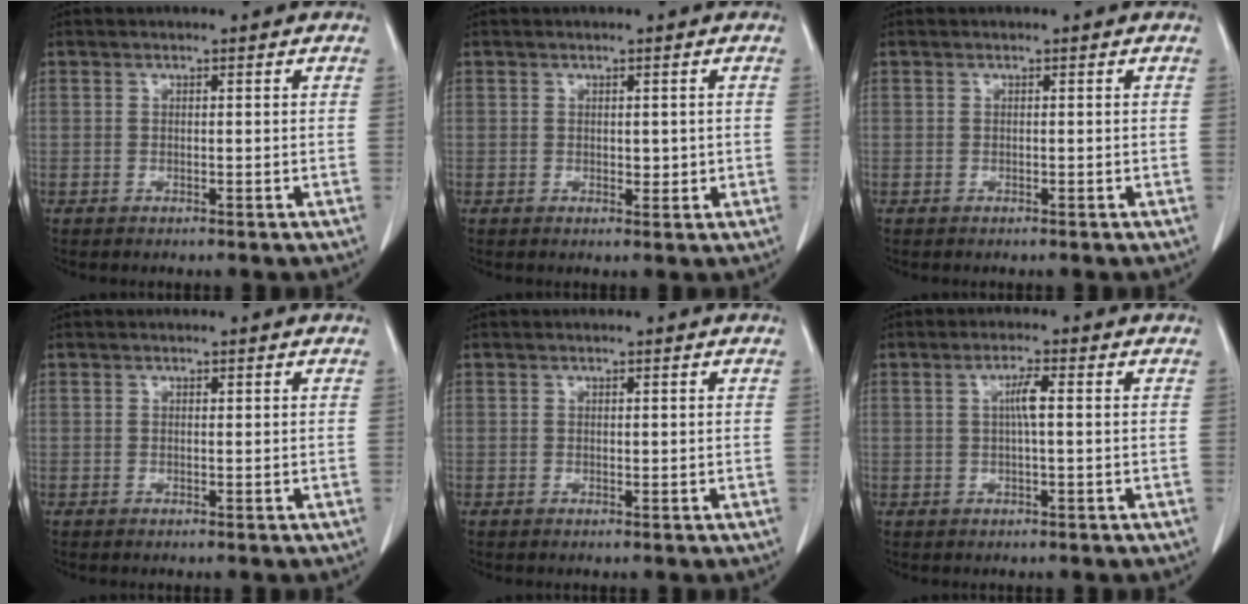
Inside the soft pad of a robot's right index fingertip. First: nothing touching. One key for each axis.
{"total": 1.7, "fx": 0.3, "fy": 1.1, "fz": 1.3, "tx": -0.012, "ty": -0.001, "tz": 0.009}
{"total": 0.0}
{"total": 0.0}
{"total": 0.0}
{"total": 2.9, "fx": 0.4, "fy": 0.3, "fz": 2.9, "tx": -0.056, "ty": 0.003, "tz": 0.006}